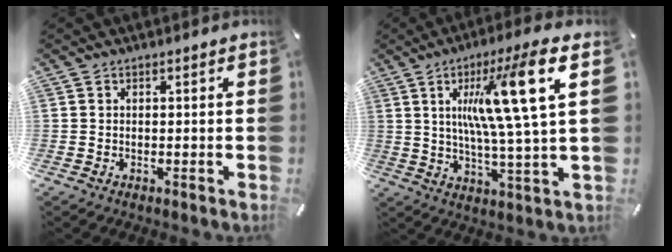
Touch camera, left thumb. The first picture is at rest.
{"total": 18.2, "force": [6.0, 1.9, 17.1], "torque": [-0.307, -0.016, 0.071]}